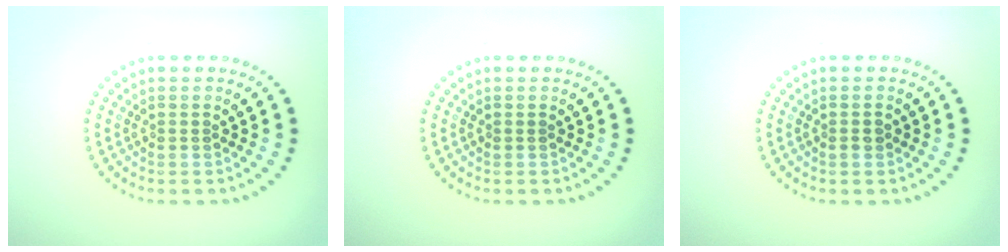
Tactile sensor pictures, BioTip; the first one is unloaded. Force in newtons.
{"total": 0.0}
{"total": 0.7, "press": 0.7, "slide": 0.2}